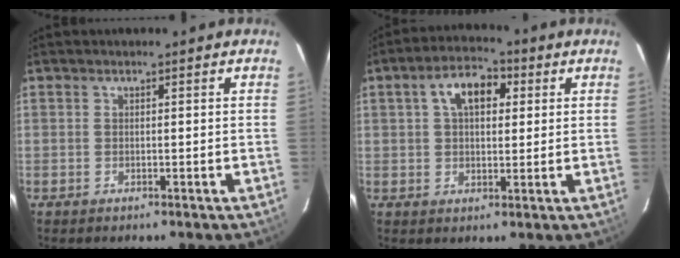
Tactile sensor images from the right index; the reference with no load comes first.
{"total": 7.9, "force": [2.5, 4.6, 6.0], "torque": [-0.102, 0.027, 0.041]}